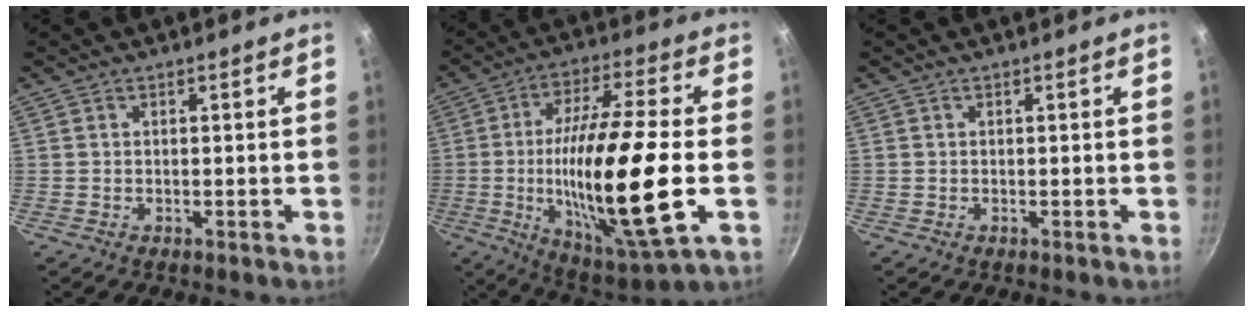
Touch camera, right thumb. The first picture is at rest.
{"total": 23.9, "force": [-3.4, 4.8, 23.1], "torque": [-0.413, 0.005, -0.056]}
{"total": 0.0}